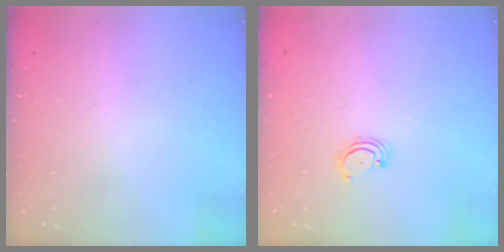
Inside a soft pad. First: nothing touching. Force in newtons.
{"total": 2.5, "press": 2.5, "slide": 0.3}